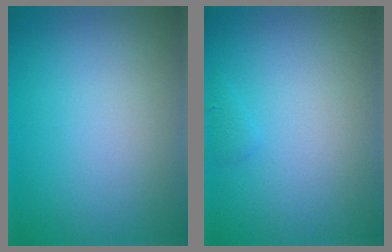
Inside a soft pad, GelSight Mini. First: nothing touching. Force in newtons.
{"total": 0.6, "press": 0.5, "slide": 0.0}